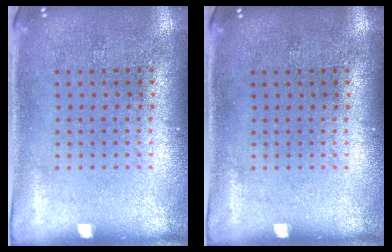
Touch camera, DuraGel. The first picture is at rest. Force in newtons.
{"total": 0.0}